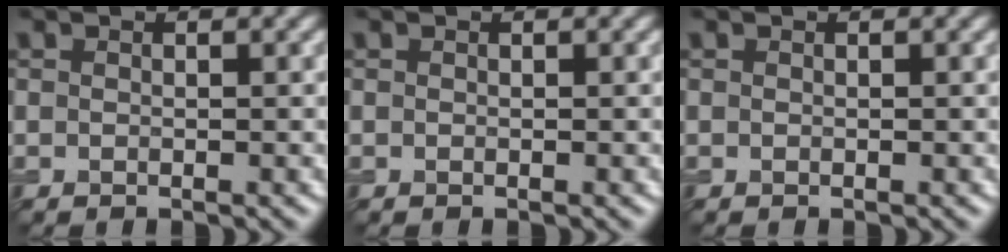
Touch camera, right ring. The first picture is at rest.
{"total": 0.0}
{"total": 0.0}